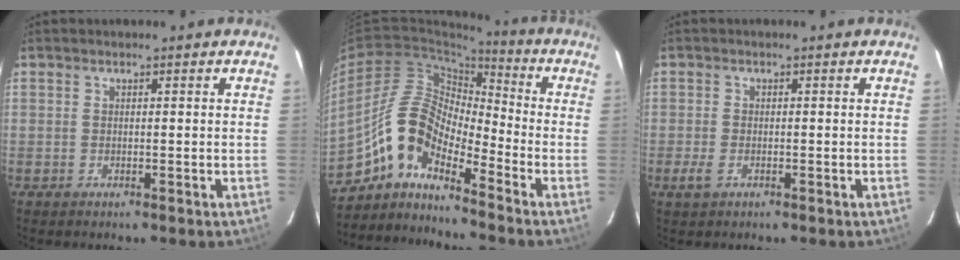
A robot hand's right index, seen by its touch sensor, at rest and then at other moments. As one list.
[{"total": 10.7, "force": [-7.5, 3.6, 6.7], "torque": [-0.121, 0.019, -0.160]}, {"total": 2.6, "force": [-1.2, 1.4, 1.8], "torque": [-0.039, -0.004, -0.023]}]